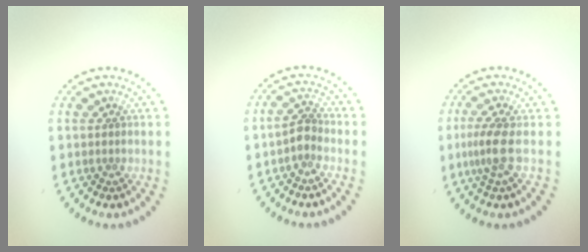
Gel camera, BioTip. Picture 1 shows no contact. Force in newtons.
{"total": 1.6, "press": 1.3, "slide": 1.0}
{"total": 2.2, "press": 1.7, "slide": 1.4}